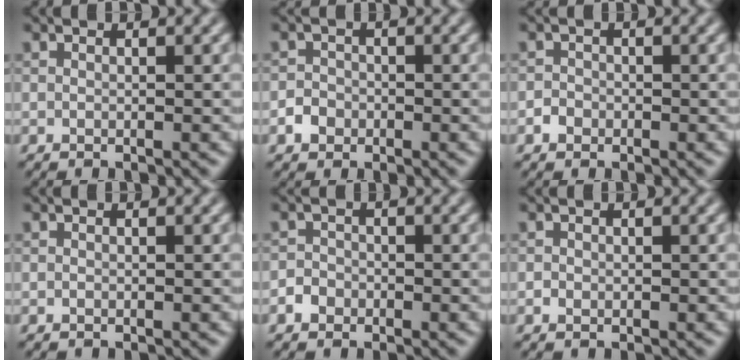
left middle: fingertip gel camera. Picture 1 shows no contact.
{"total": 1.5, "force": [-0.6, 1.4, 0.4], "torque": [-0.001, 0.002, -0.015]}
{"total": 1.0, "force": [-0.5, 0.9, 0.2], "torque": [0.000, 0.000, -0.011]}
{"total": 0.0}
{"total": 1.4, "force": [-0.7, 1.2, 0.3], "torque": [0.002, 0.004, -0.017]}
{"total": 0.5, "force": [-0.1, 0.5, 0.1], "torque": [0.000, -0.003, -0.002]}